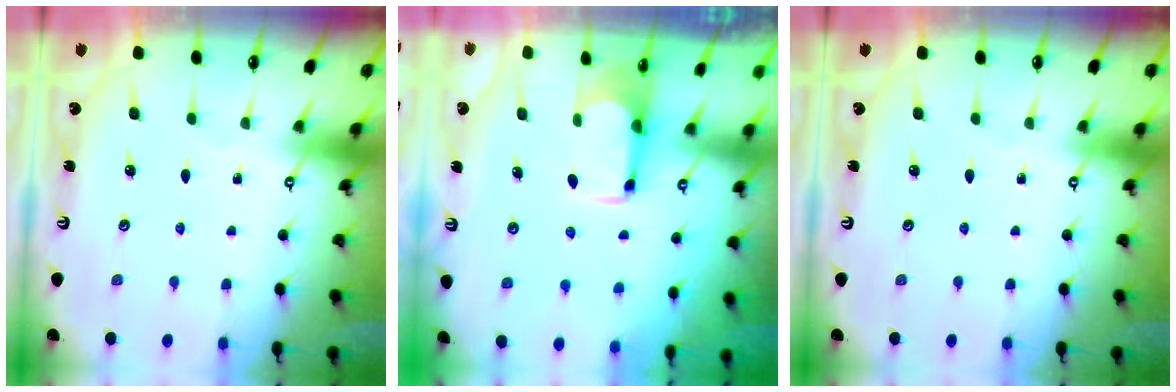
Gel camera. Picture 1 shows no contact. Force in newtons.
{"total": 1.7, "press": 1.6, "slide": 0.6}
{"total": 0.0}